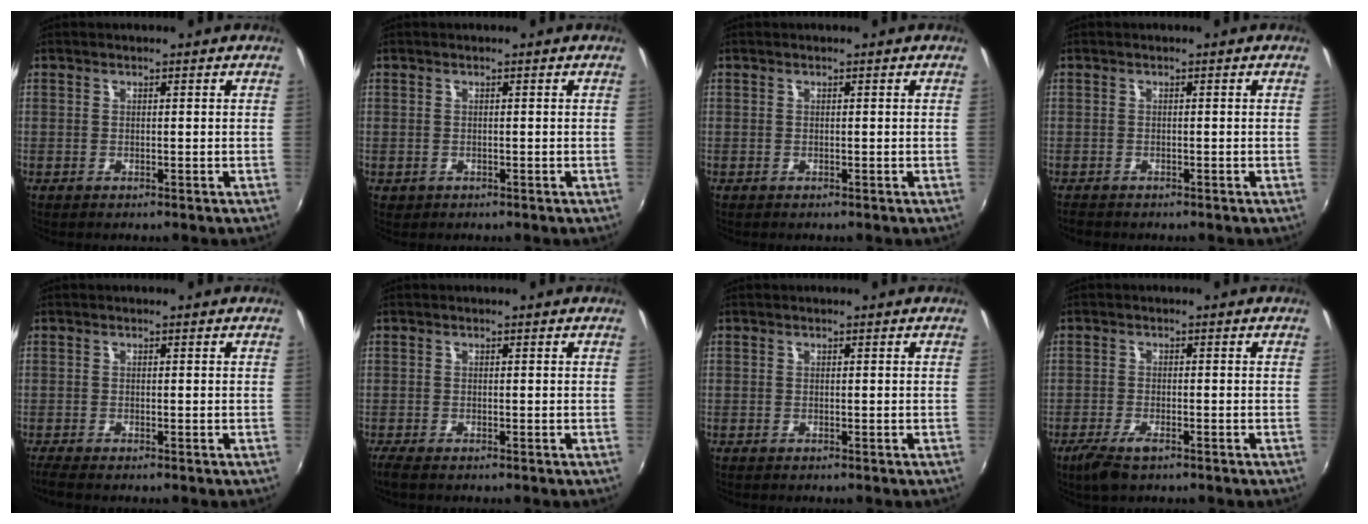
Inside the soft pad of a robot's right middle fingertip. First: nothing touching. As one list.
[{"total": 0.7, "force": [-0.2, 0.7, 0.2], "torque": [-0.003, -0.003, -0.003]}, {"total": 0.0}, {"total": 1.6, "force": [-1.5, 0.7, 0.4], "torque": [-0.012, -0.008, -0.024]}, {"total": 1.6, "force": [-1.3, 0.0, 0.8], "torque": [-0.019, -0.009, -0.027]}, {"total": 1.6, "force": [-1.2, 0.2, 1.0], "torque": [-0.023, -0.007, -0.025]}, {"total": 0.0}, {"total": 8.3, "force": [-5.9, 2.9, 5.2], "torque": [-0.129, -0.025, -0.113]}]